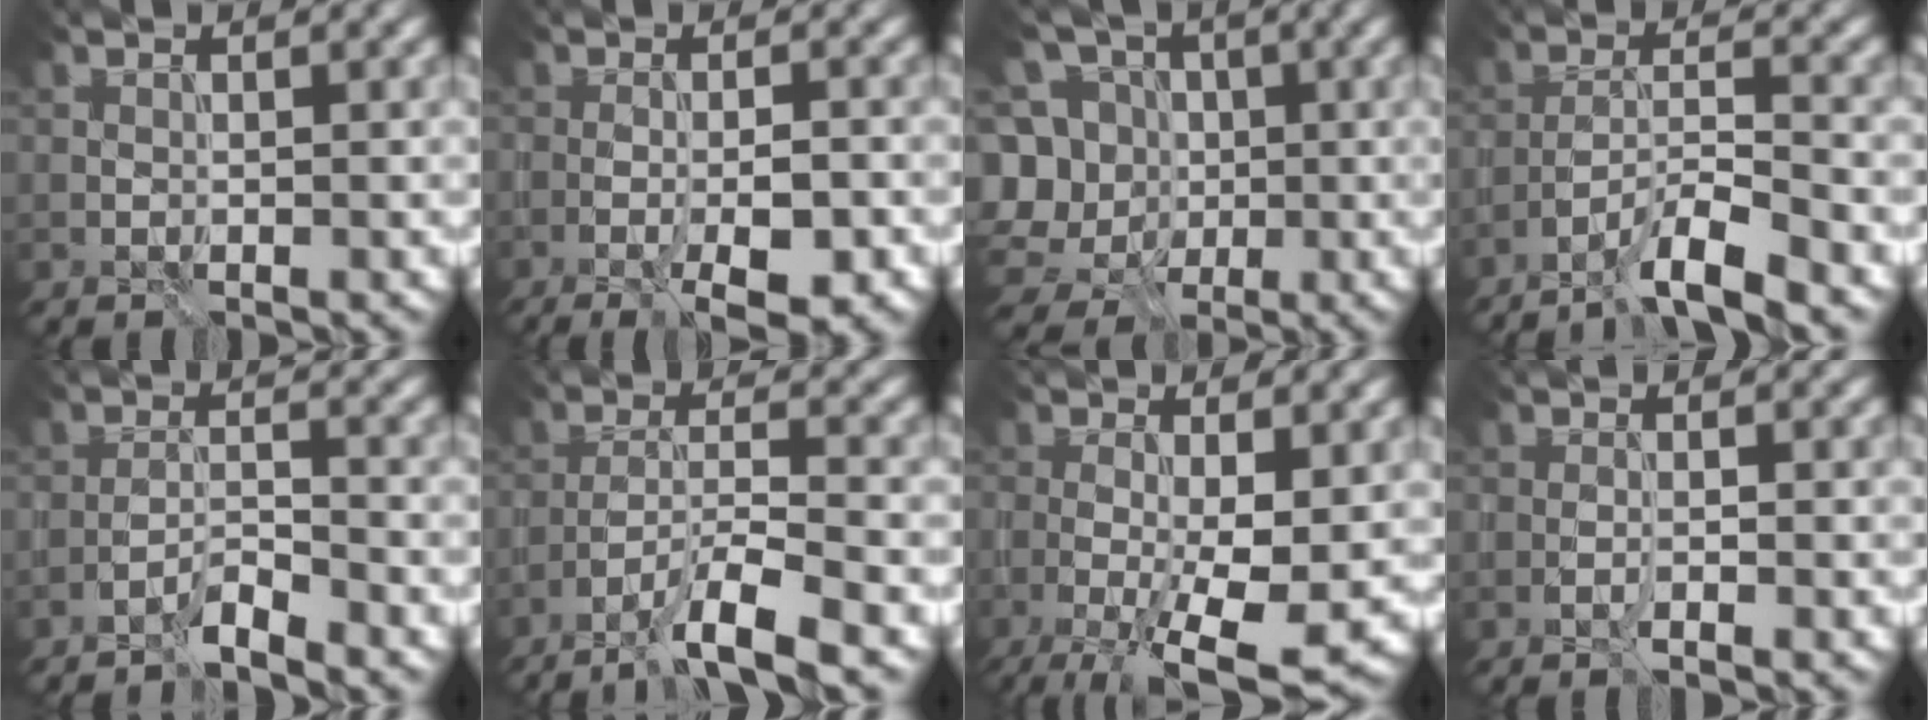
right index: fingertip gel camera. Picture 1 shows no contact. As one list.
[{"total": 5.4, "force": [-2.3, 1.3, 4.7], "torque": [-0.074, -0.005, -0.028]}, {"total": 9.6, "force": [-0.6, 8.8, 3.7], "torque": [-0.100, 0.031, -0.032]}, {"total": 6.1, "force": [-4.6, 0.8, 3.9], "torque": [-0.059, 0.006, -0.085]}, {"total": 2.7, "force": [-2.3, 0.1, 1.4], "torque": [-0.024, 0.007, -0.050]}, {"total": 6.6, "force": [-4.5, 1.0, 4.7], "torque": [-0.074, 0.004, -0.082]}, {"total": 9.2, "force": [-2.6, 2.9, 8.4], "torque": [-0.147, -0.016, -0.038]}, {"total": 1.2, "force": [-0.6, 0.1, 1.0], "torque": [-0.017, 0.000, -0.015]}]